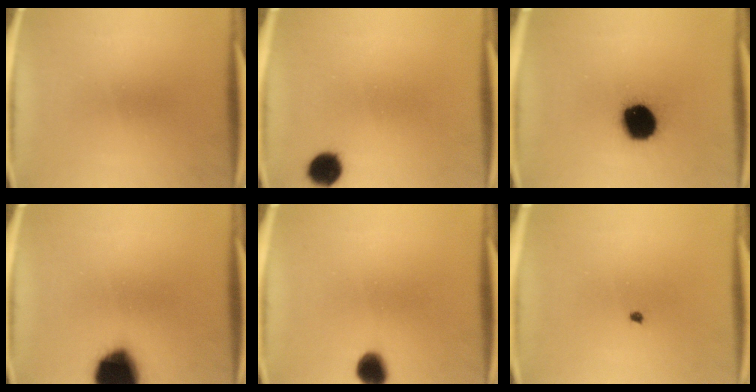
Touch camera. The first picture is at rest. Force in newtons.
{"total": 5.4}
{"total": 15.9}
{"total": 17.6}
{"total": 5.5}
{"total": 0.5}